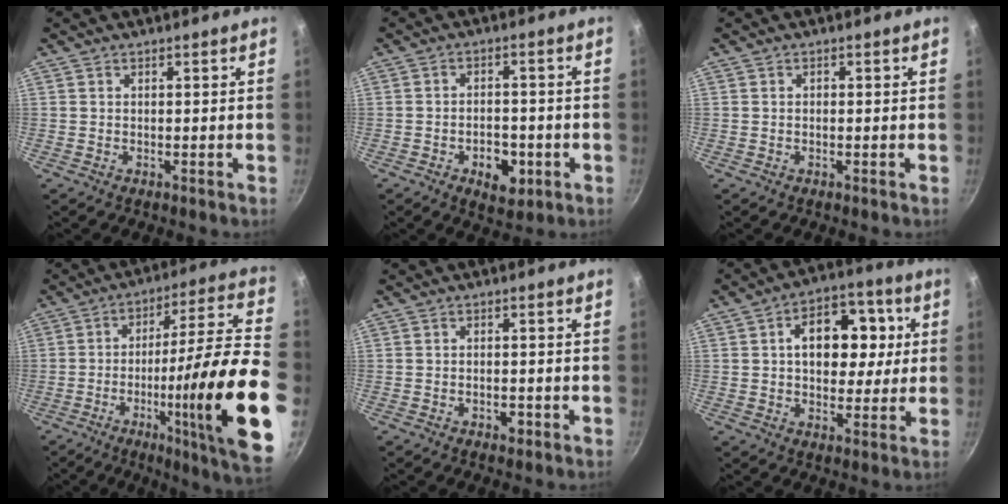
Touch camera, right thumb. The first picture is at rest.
{"total": 7.2, "force": [-2.7, 4.3, 5.1], "torque": [-0.053, 0.012, -0.036]}
{"total": 0.6, "force": [0.0, 0.4, 0.3], "torque": [-0.004, 0.004, -0.001]}
{"total": 28.5, "force": [-7.5, 4.6, 27.1], "torque": [-0.369, 0.026, -0.114]}
{"total": 2.2, "force": [-1.1, 1.2, 1.5], "torque": [-0.022, 0.007, -0.015]}
{"total": 14.4, "force": [2.6, 10.0, 10.1], "torque": [-0.106, 0.013, 0.026]}